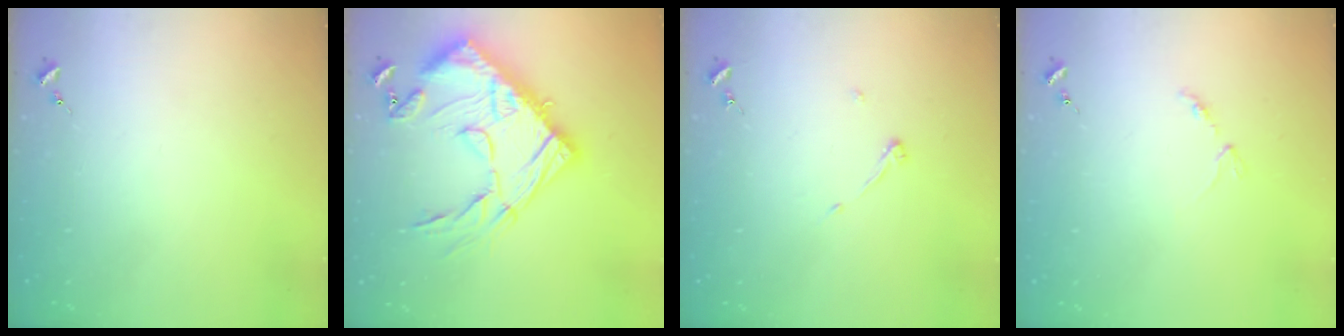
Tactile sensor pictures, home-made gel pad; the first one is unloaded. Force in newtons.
{"total": 30.1, "press": 30.0, "slide": 2.9}
{"total": 3.6, "press": 3.6, "slide": 0.4}
{"total": 3.4, "press": 3.4, "slide": 0.5}